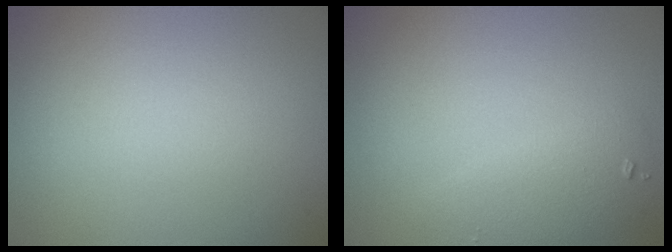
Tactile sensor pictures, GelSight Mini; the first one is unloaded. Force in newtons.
{"total": 2.4, "press": 2.4, "slide": 0.1}